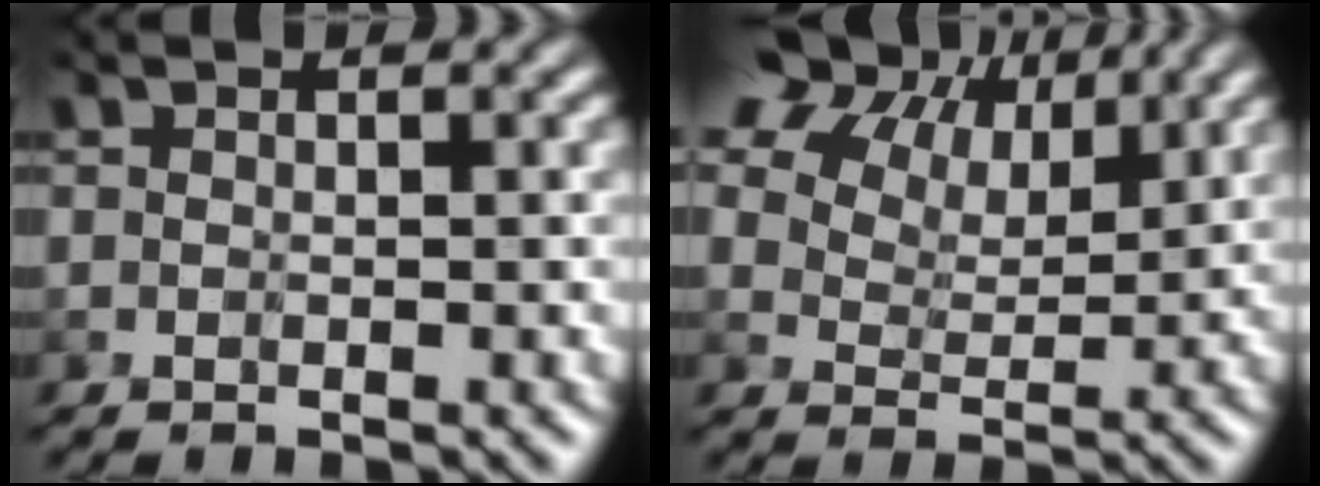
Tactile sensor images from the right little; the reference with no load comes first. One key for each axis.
{"total": 13.4, "fx": 7.9, "fy": 8.1, "fz": 7.2, "tx": -0.144, "ty": 0.028, "tz": 0.143}